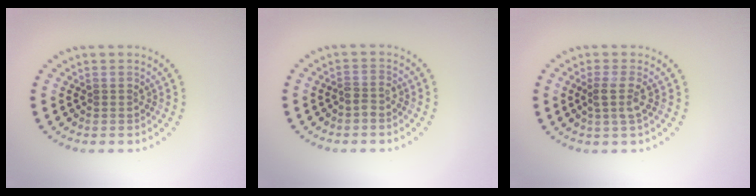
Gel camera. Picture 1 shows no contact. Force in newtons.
{"total": 1.2, "press": 1.0, "slide": 0.7}
{"total": 1.9, "press": 1.4, "slide": 1.3}